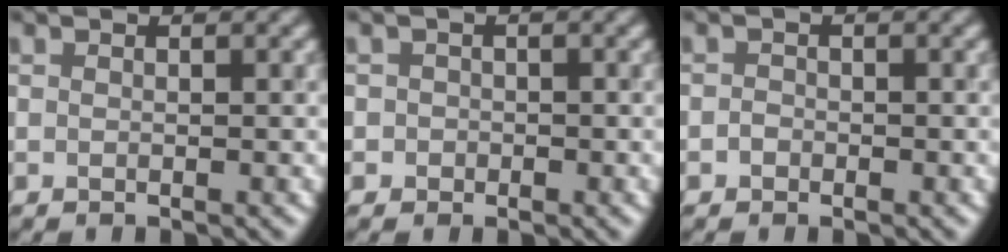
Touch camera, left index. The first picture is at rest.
{"total": 0.9, "force": [-0.2, 0.9, -0.1], "torque": [0.016, -0.001, -0.006]}
{"total": 0.6, "force": [-0.4, 0.5, 0.0], "torque": [0.003, -0.002, -0.010]}